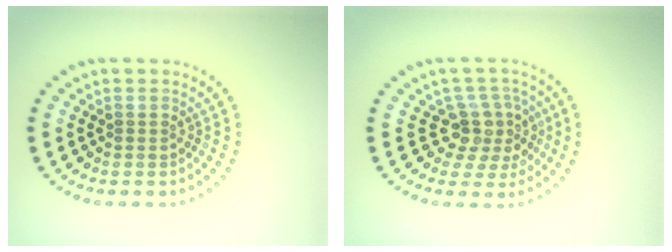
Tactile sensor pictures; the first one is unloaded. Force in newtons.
{"total": 3.7, "press": 2.8, "slide": 2.5}